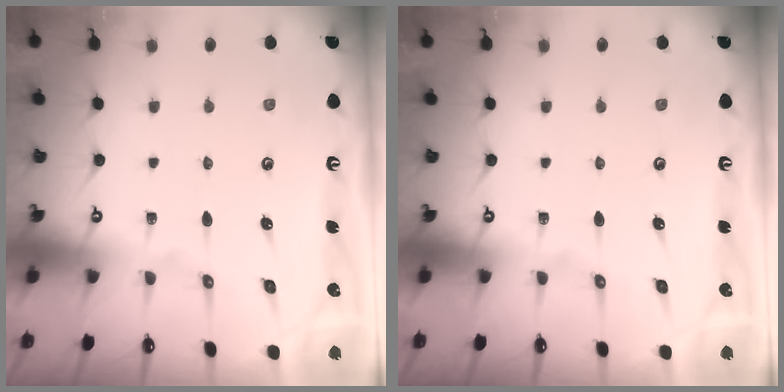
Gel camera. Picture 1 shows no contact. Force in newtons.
{"total": 0.0}